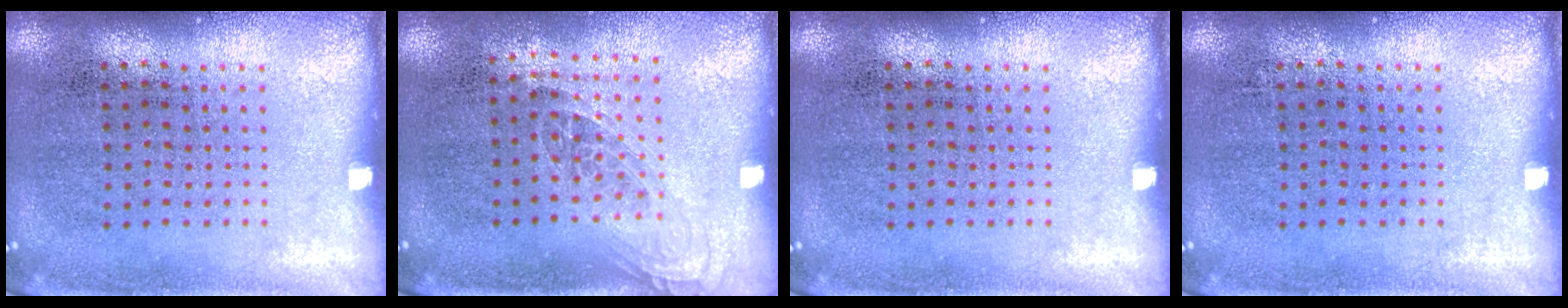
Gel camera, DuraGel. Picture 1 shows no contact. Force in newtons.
{"total": 1.0, "press": 0.9, "slide": 0.6}
{"total": 0.0}
{"total": 0.0}